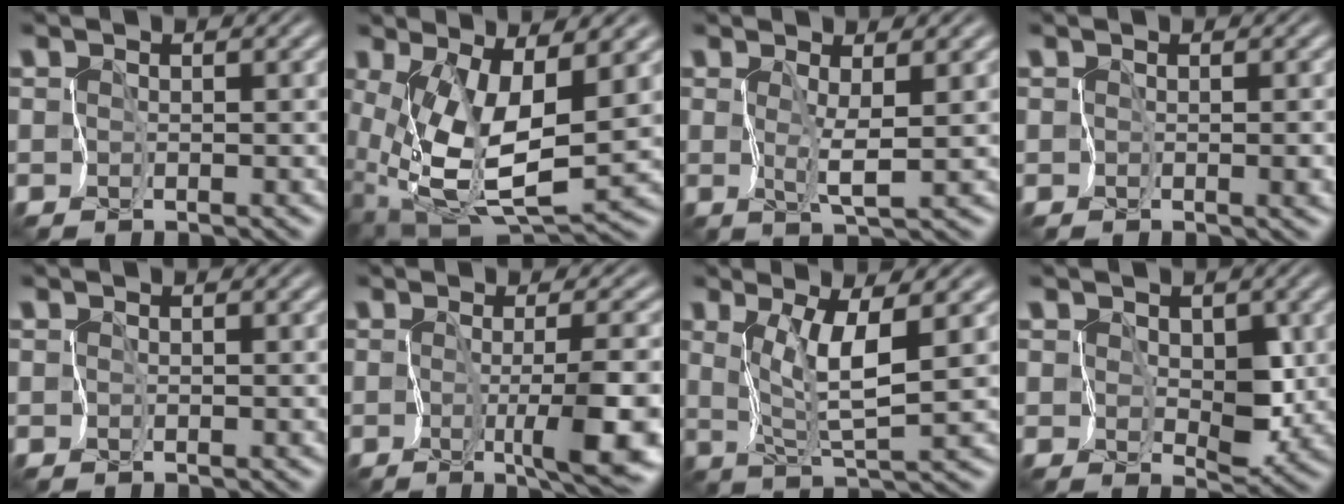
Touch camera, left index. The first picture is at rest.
{"total": 9.6, "force": [0.8, 4.3, 8.5], "torque": [-0.184, -0.027, 0.026]}
{"total": 2.1, "force": [0.6, -0.1, 2.0], "torque": [-0.043, -0.006, 0.016]}
{"total": 1.4, "force": [-0.4, 0.7, 1.2], "torque": [-0.013, -0.008, 0.001]}
{"total": 0.0}
{"total": 6.1, "force": [-1.8, 0.5, 5.8], "torque": [-0.094, -0.011, -0.027]}
{"total": 3.9, "force": [1.3, 0.4, 3.6], "torque": [-0.077, -0.010, 0.032]}
{"total": 3.5, "force": [0.8, 2.4, 2.4], "torque": [-0.040, -0.009, 0.011]}